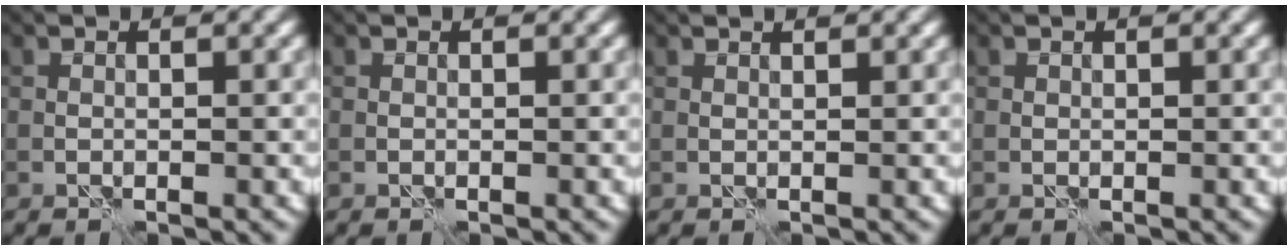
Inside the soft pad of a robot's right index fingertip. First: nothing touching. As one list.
[{"total": 0.0}, {"total": 0.9, "force": [0.9, 0.0, 0.3], "torque": [-0.010, -0.005, 0.008]}, {"total": 0.0}]